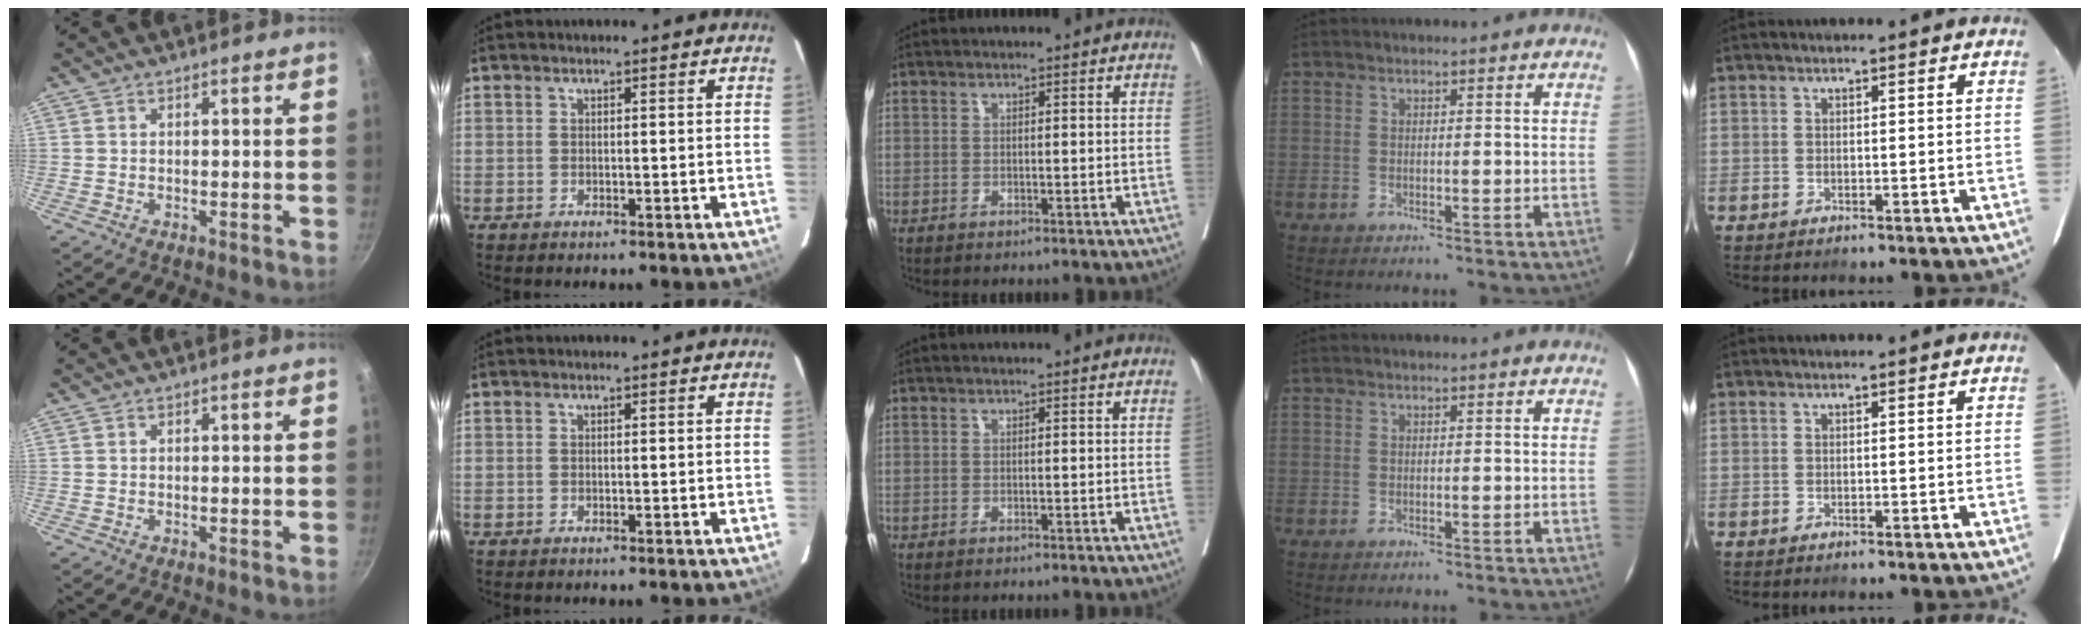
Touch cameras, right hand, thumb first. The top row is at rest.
{}